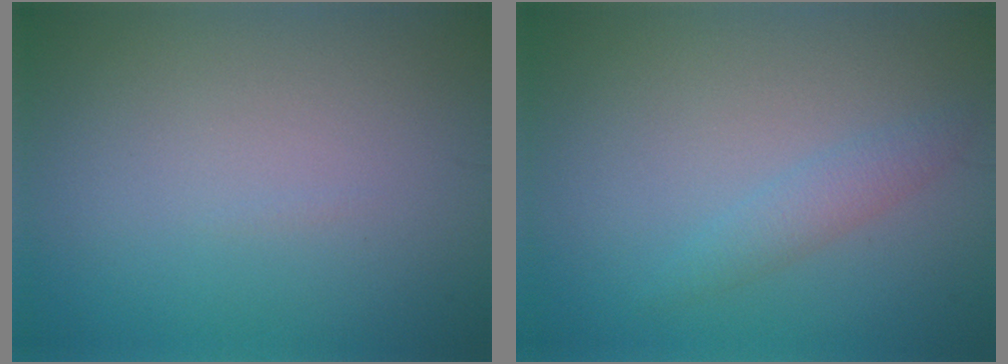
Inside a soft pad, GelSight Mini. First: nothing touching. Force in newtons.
{"total": 1.7, "press": 1.7, "slide": 0.1}